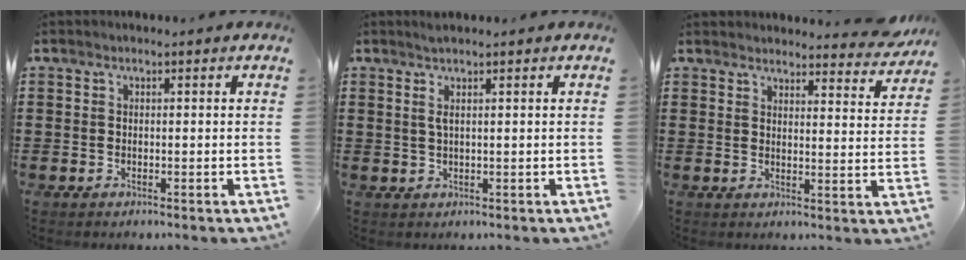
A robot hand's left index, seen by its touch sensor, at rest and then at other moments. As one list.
[{"total": 1.7, "force": [0.8, -0.1, 1.5], "torque": [-0.031, -0.001, 0.014]}, {"total": 3.8, "force": [3.7, 0.3, 0.8], "torque": [-0.014, -0.021, 0.065]}]